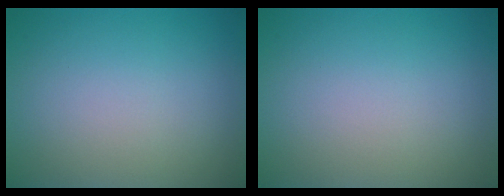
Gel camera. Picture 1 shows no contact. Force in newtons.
{"total": 0.0}